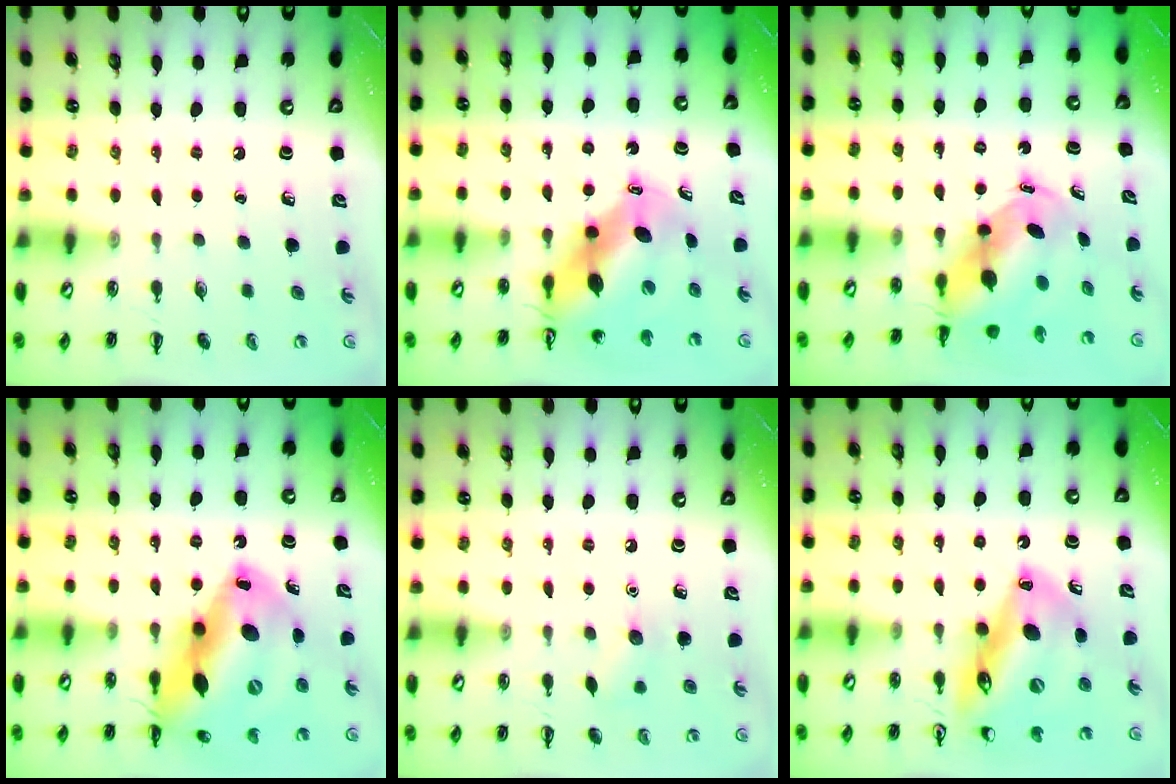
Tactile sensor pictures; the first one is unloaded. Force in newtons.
{"total": 10.6, "press": 10.2, "slide": 3.0}
{"total": 6.8, "press": 6.6, "slide": 1.7}
{"total": 22.0, "press": 21.1, "slide": 6.3}
{"total": 6.7, "press": 6.4, "slide": 1.8}
{"total": 16.9, "press": 16.3, "slide": 4.5}